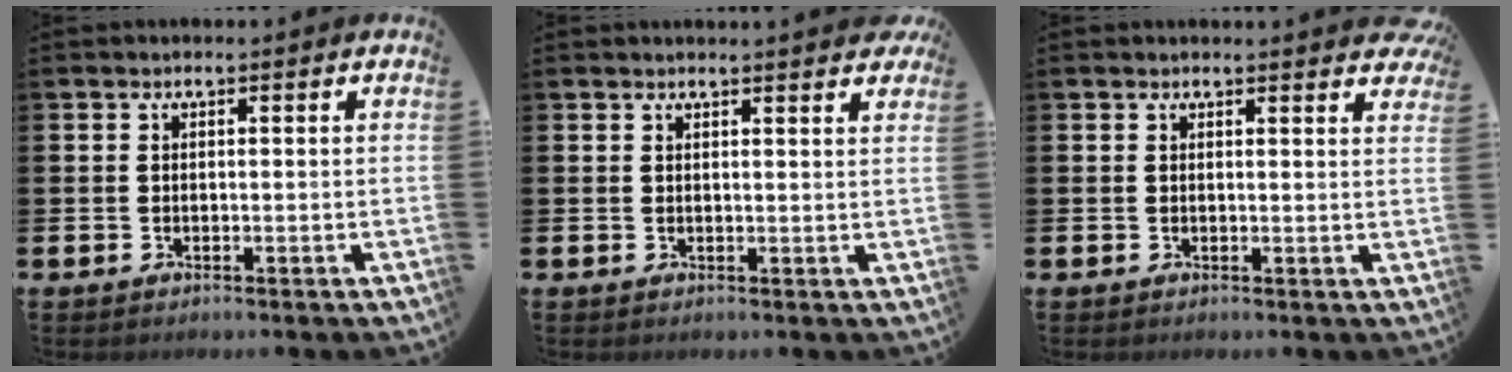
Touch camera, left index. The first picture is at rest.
{"total": 1.5, "force": [1.5, -0.1, 0.1], "torque": [0.009, -0.011, 0.025]}
{"total": 1.6, "force": [1.6, 0.2, 0.0], "torque": [0.018, -0.015, 0.025]}